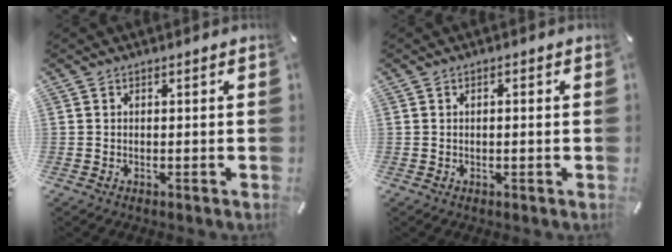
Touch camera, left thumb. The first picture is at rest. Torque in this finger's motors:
{"motor_torque": [-0.14, -0.12, -0.37, -0.02, 0.00]}